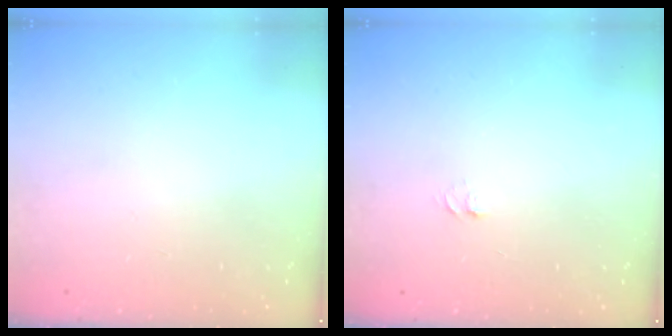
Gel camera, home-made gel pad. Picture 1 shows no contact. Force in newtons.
{"total": 3.7, "press": 3.7, "slide": 0.3}